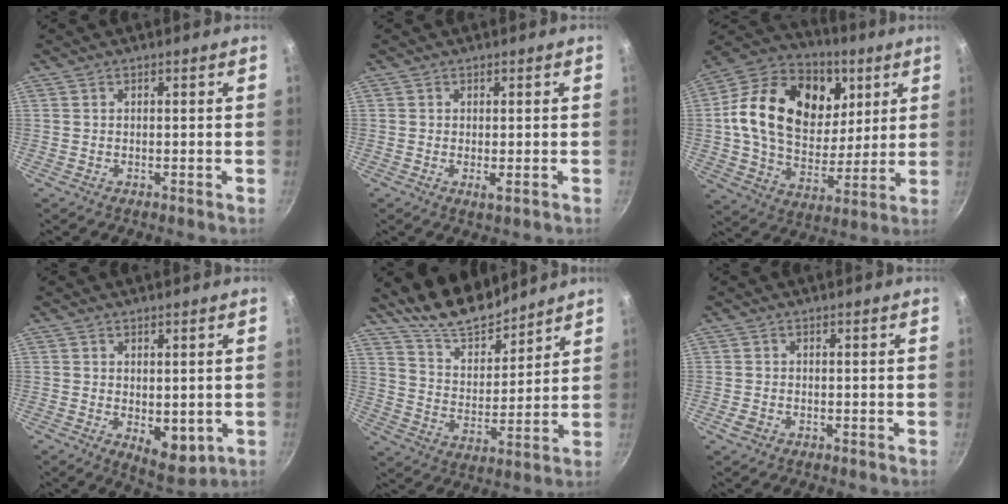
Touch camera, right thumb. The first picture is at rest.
{"total": 1.4, "force": [-0.2, 0.4, 1.3], "torque": [-0.025, -0.006, -0.004]}
{"total": 25.9, "force": [7.1, 18.0, 17.2], "torque": [-0.277, -0.013, 0.112]}
{"total": 6.8, "force": [-0.6, 3.9, 5.5], "torque": [-0.058, -0.019, 0.002]}
{"total": 12.0, "force": [10.8, 3.7, 3.6], "torque": [-0.037, -0.083, 0.195]}
{"total": 1.6, "force": [-0.7, 1.2, 0.8], "torque": [-0.012, 0.003, -0.012]}